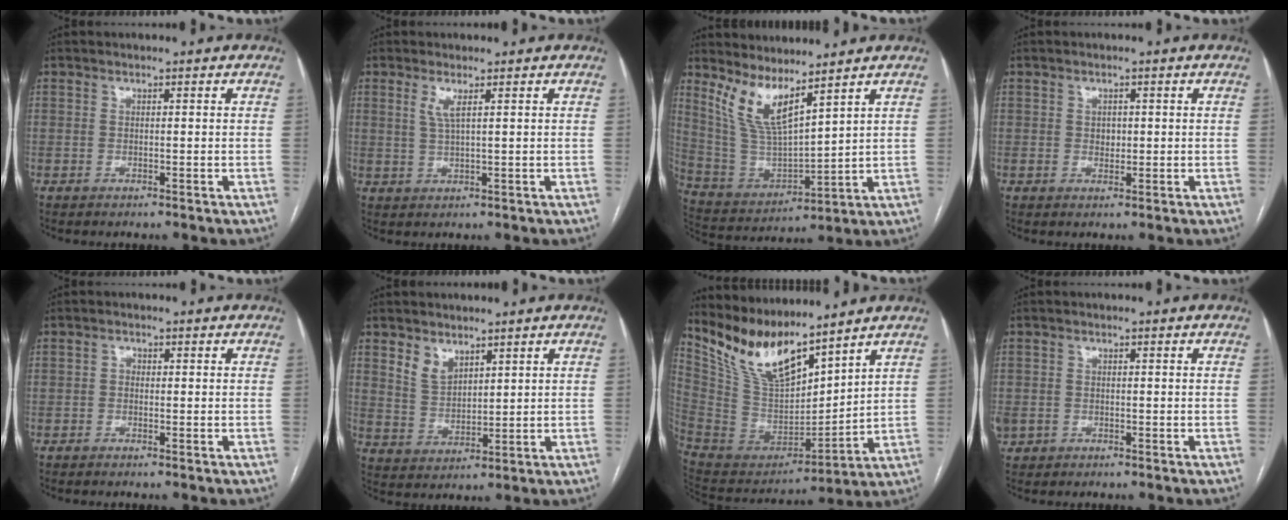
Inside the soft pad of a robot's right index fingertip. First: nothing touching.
{"total": 2.4, "force": [1.1, 0.1, 2.1], "torque": [-0.054, -0.002, 0.025]}
{"total": 9.6, "force": [6.9, 1.6, 6.5], "torque": [-0.144, -0.012, 0.158]}
{"total": 1.5, "force": [0.1, 1.2, 0.9], "torque": [-0.013, 0.001, 0.004]}
{"total": 0.8, "force": [-0.1, 0.6, 0.5], "torque": [-0.005, 0.003, -0.006]}
{"total": 4.7, "force": [3.3, 2.7, 2.0], "torque": [-0.043, 0.000, 0.076]}
{"total": 14.8, "force": [12.4, 3.5, 7.2], "torque": [-0.148, -0.001, 0.255]}
{"total": 1.9, "force": [-0.6, 1.7, 0.7], "torque": [-0.014, 0.004, -0.004]}